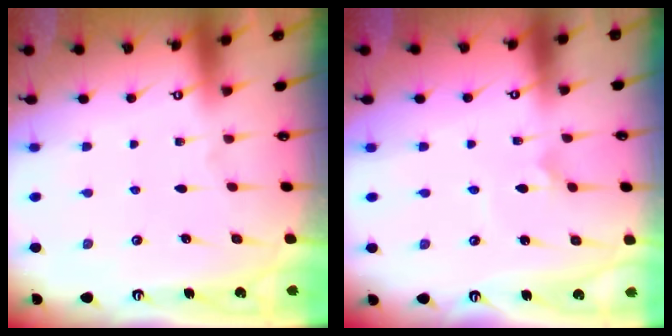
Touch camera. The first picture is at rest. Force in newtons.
{"total": 3.6, "press": 3.6, "slide": 0.5}